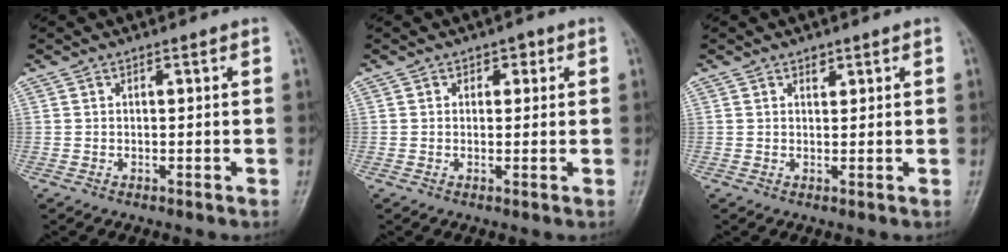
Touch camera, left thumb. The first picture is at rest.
{"total": 1.9, "force": [0.8, 1.5, 1.0], "torque": [0.006, 0.000, 0.005]}
{"total": 1.3, "force": [0.9, 0.8, 0.5], "torque": [0.000, -0.005, 0.012]}